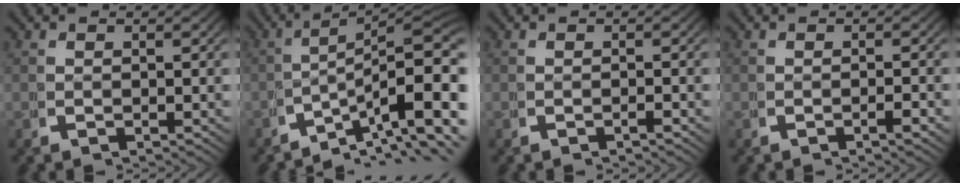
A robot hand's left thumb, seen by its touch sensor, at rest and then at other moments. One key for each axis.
{"total": 12.1, "fx": -2.8, "fy": 6.4, "fz": 9.9, "tx": -0.150, "ty": -0.037, "tz": -0.026}
{"total": 0.5, "fx": -0.5, "fy": -0.1, "fz": 0.2, "tx": -0.003, "ty": 0.004, "tz": -0.011}
{"total": 0.9, "fx": -0.5, "fy": 0.0, "fz": 0.7, "tx": -0.011, "ty": 0.005, "tz": -0.012}